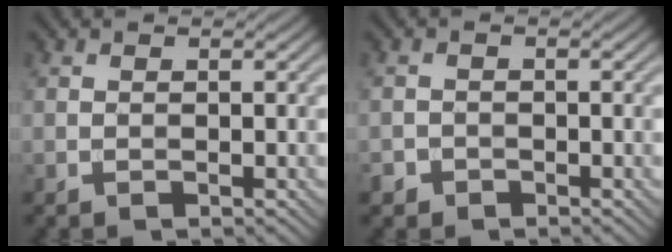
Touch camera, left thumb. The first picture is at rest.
{"total": 1.6, "force": [-1.1, 1.2, 0.2], "torque": [-0.001, -0.003, -0.025]}